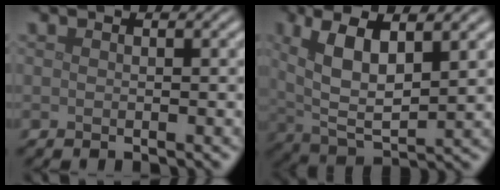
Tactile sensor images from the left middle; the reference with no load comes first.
{"total": 7.4, "force": [2.7, 2.9, 6.3], "torque": [-0.135, -0.002, 0.047]}